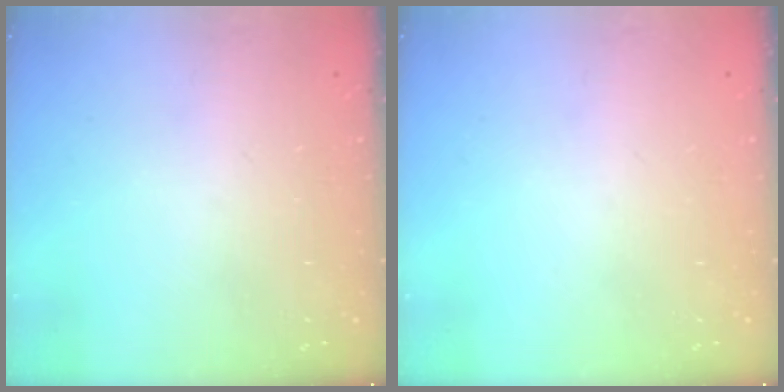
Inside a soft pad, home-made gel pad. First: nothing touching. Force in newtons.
{"total": 0.0}